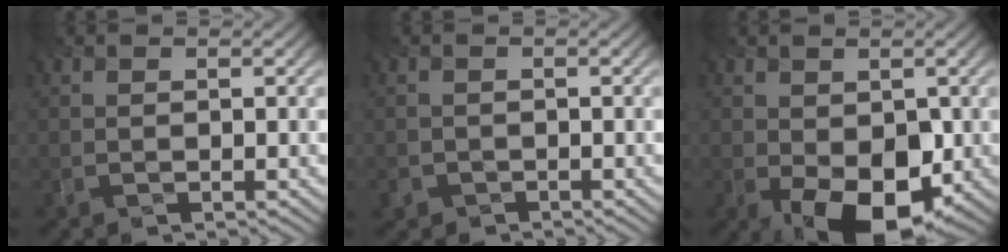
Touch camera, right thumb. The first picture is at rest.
{"total": 1.1, "force": [-0.8, 0.8, -0.3], "torque": [-0.004, 0.000, -0.009]}
{"total": 9.0, "force": [-2.7, 5.3, 6.9], "torque": [-0.123, -0.019, -0.039]}